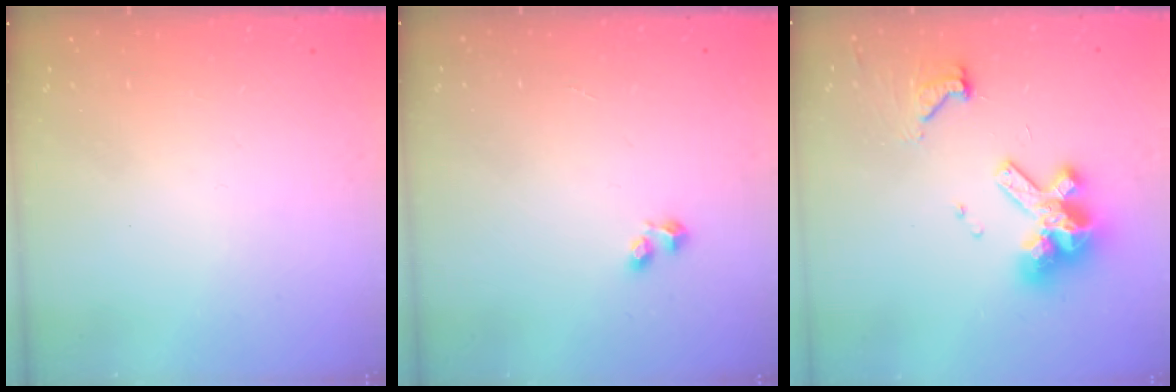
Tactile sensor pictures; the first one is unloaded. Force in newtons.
{"total": 1.7, "press": 1.6, "slide": 0.6}
{"total": 14.4, "press": 14.4, "slide": 1.3}